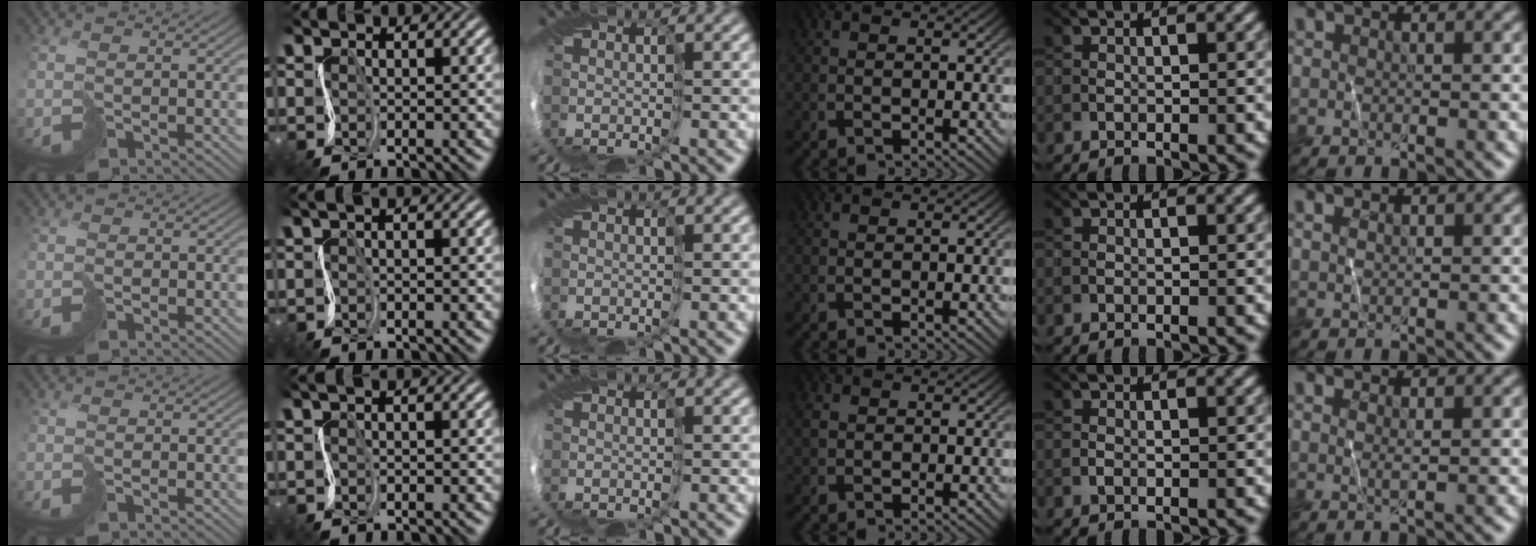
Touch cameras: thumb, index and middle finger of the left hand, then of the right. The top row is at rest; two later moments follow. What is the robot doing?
{"motion": "cut", "object": "paper"}